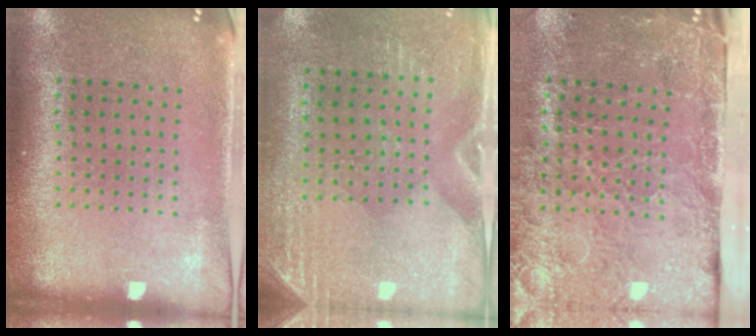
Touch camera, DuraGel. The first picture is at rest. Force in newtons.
{"total": 2.9, "press": 2.5, "slide": 1.3}
{"total": 4.7, "press": 3.6, "slide": 3.0}